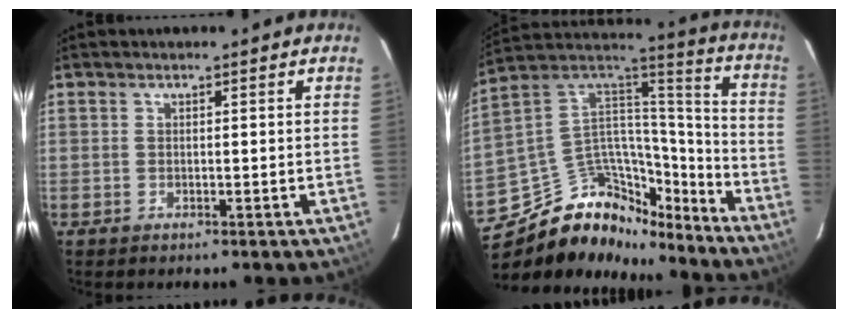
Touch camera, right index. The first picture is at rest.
{"total": 22.9, "force": [-16.7, 12.6, 9.3], "torque": [-0.199, 0.066, -0.255]}